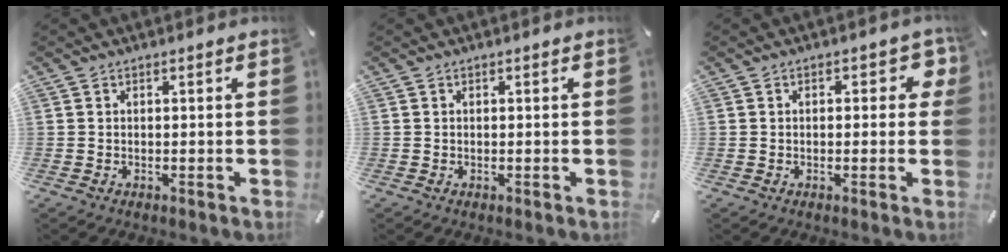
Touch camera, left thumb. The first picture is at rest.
{"total": 0.0}
{"total": 4.1, "force": [0.9, 2.5, 3.1], "torque": [-0.030, 0.000, 0.007]}